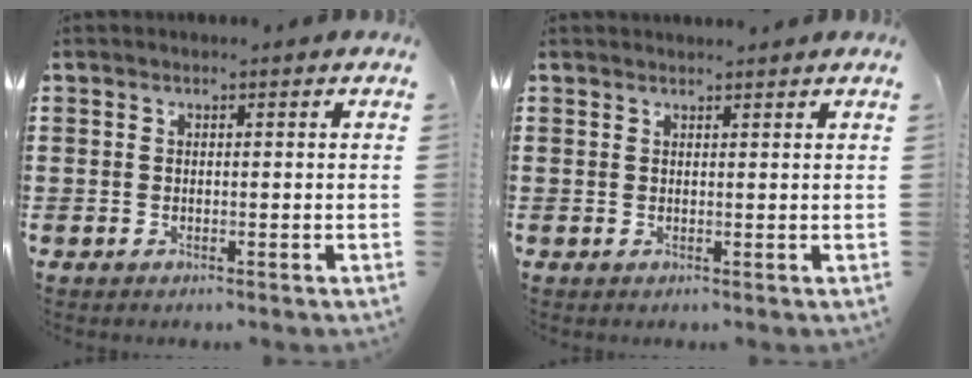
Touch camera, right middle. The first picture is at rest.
{"total": 1.0, "force": [1.0, -0.2, 0.1], "torque": [-0.003, -0.002, 0.020]}